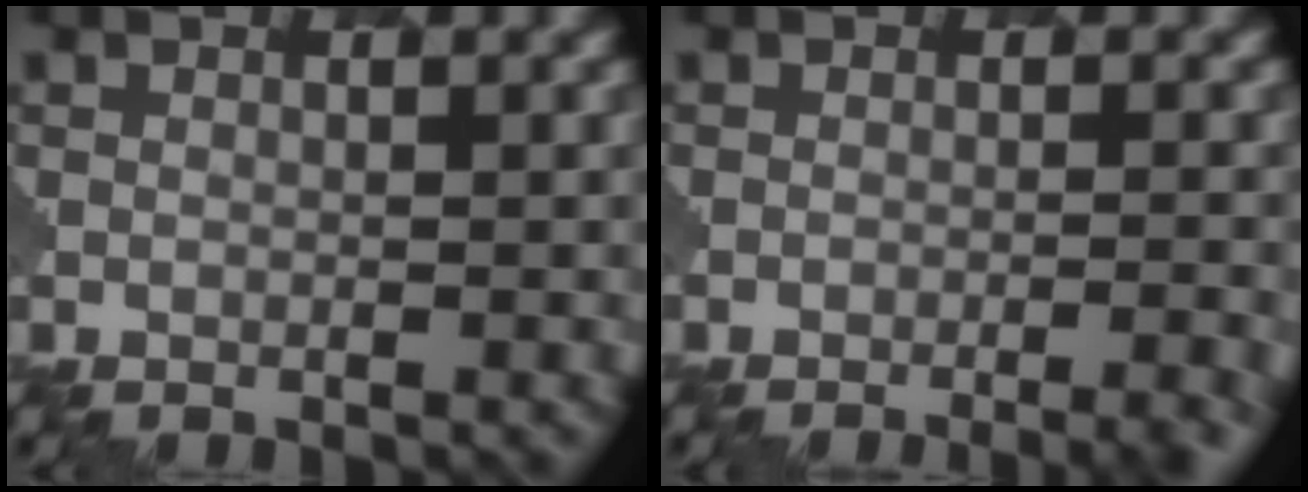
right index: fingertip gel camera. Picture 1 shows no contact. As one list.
[{"total": 4.4, "force": [-2.8, 1.4, 3.1], "torque": [-0.020, 0.008, -0.032]}]